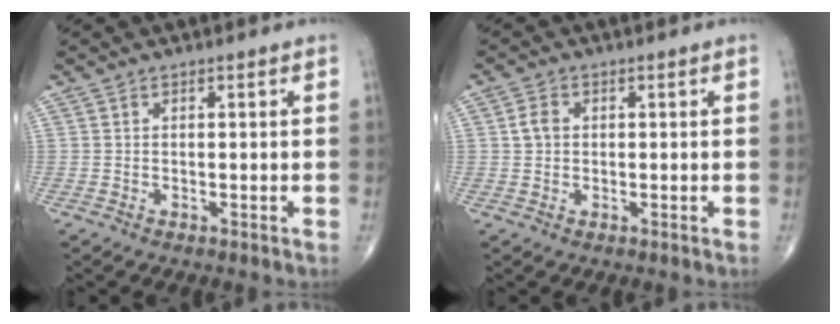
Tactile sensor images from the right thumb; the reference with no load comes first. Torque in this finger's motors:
{"motor_torque": [-0.09, 0.09, 0.15, -0.10, 0.01]}